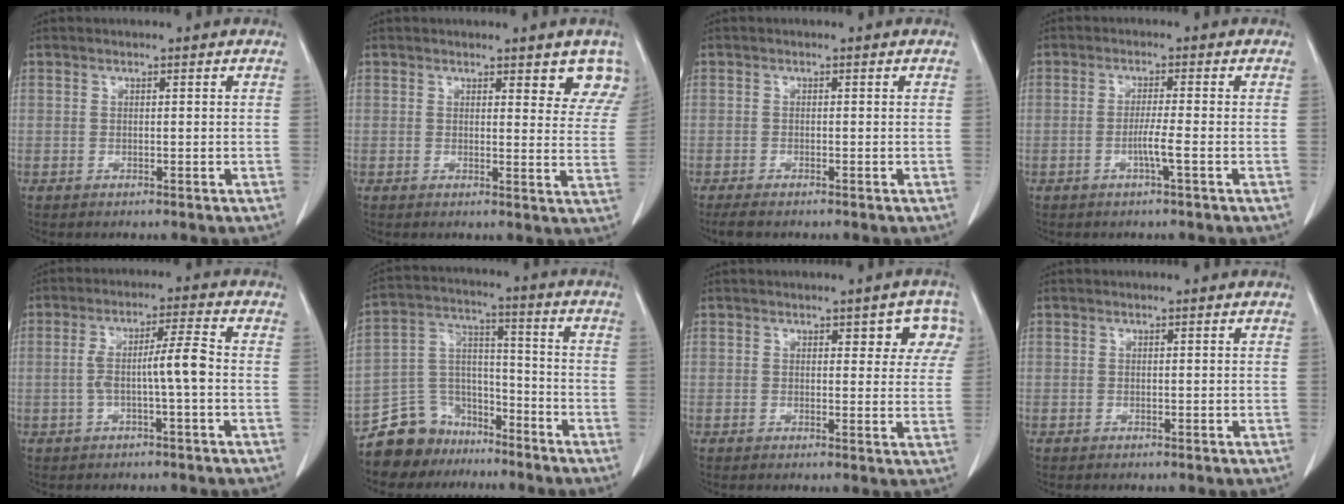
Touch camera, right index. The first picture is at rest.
{"total": 6.5, "force": [5.3, 2.0, 3.2], "torque": [-0.016, -0.020, 0.044]}
{"total": 2.4, "force": [-2.0, 0.2, 1.2], "torque": [-0.020, -0.007, -0.032]}
{"total": 2.8, "force": [-1.1, -0.6, 2.6], "torque": [-0.048, -0.003, -0.022]}
{"total": 6.0, "force": [-1.0, 0.0, 5.9], "torque": [-0.110, 0.018, -0.015]}
{"total": 10.5, "force": [-8.5, 6.1, 1.1], "torque": [-0.030, 0.051, -0.153]}
{"total": 5.0, "force": [2.6, 2.3, 3.6], "torque": [-0.019, 0.006, 0.024]}
{"total": 0.0}